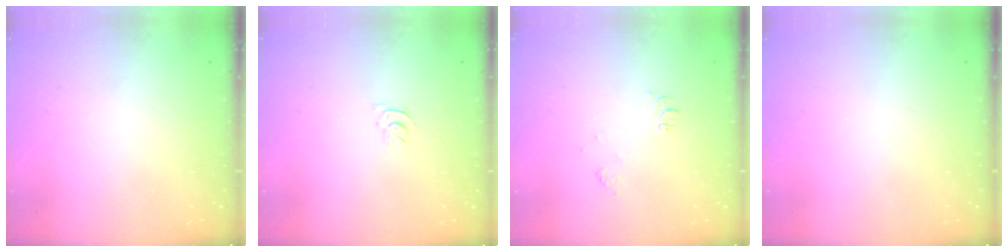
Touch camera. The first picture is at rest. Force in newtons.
{"total": 2.9, "press": 2.9, "slide": 0.5}
{"total": 6.3, "press": 6.3, "slide": 0.7}
{"total": 0.0}